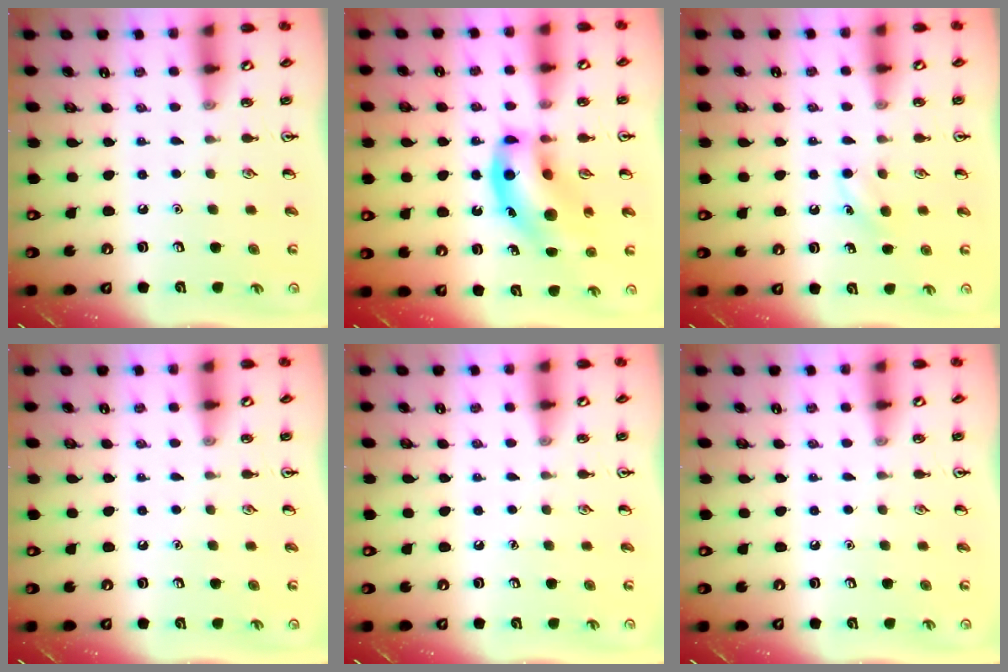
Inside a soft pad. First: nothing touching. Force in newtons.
{"total": 16.7, "press": 16.2, "slide": 4.3}
{"total": 4.2, "press": 4.0, "slide": 1.3}
{"total": 0.0}
{"total": 0.0}
{"total": 0.0}